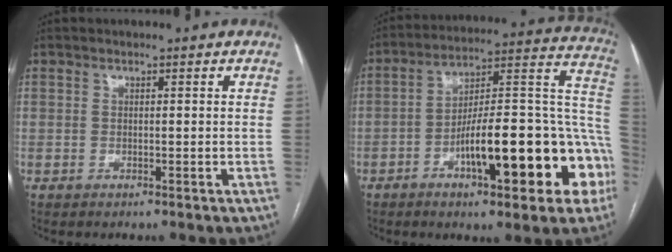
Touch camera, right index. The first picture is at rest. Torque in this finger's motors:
{"motor_torque": [1.51, -0.63, 1.06, 0.21]}